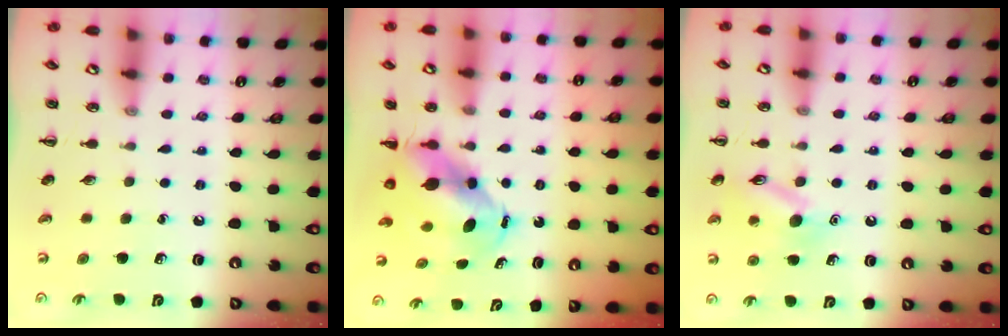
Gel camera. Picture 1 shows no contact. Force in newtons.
{"total": 6.6, "press": 6.3, "slide": 1.8}
{"total": 11.6, "press": 11.5, "slide": 0.6}